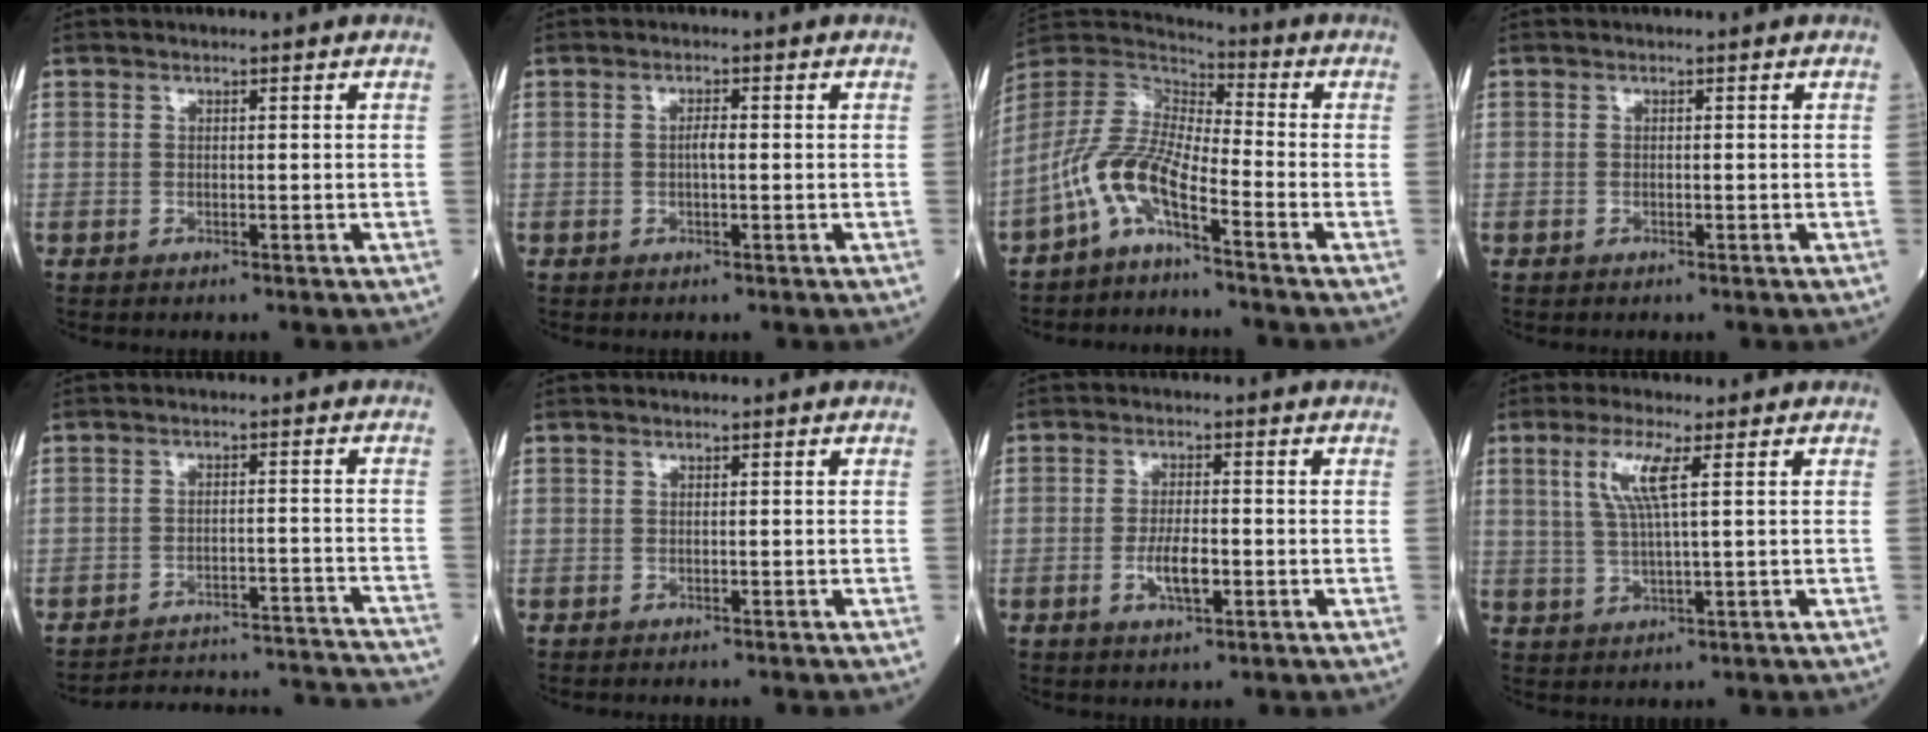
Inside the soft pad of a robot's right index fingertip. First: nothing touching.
{"total": 1.5, "force": [-0.1, 0.3, 1.5], "torque": [-0.029, 0.003, -0.003]}
{"total": 8.9, "force": [-5.3, 1.9, 6.9], "torque": [-0.160, 0.013, -0.115]}
{"total": 0.0}
{"total": 20.2, "force": [-19.9, -0.1, 3.5], "torque": [-0.040, -0.001, -0.254]}
{"total": 1.8, "force": [-1.6, 0.0, 0.7], "torque": [-0.008, -0.001, -0.021]}
{"total": 4.5, "force": [-1.3, 1.3, 4.1], "torque": [-0.078, 0.000, -0.021]}
{"total": 5.8, "force": [2.1, 0.1, 5.4], "torque": [-0.115, 0.003, 0.044]}